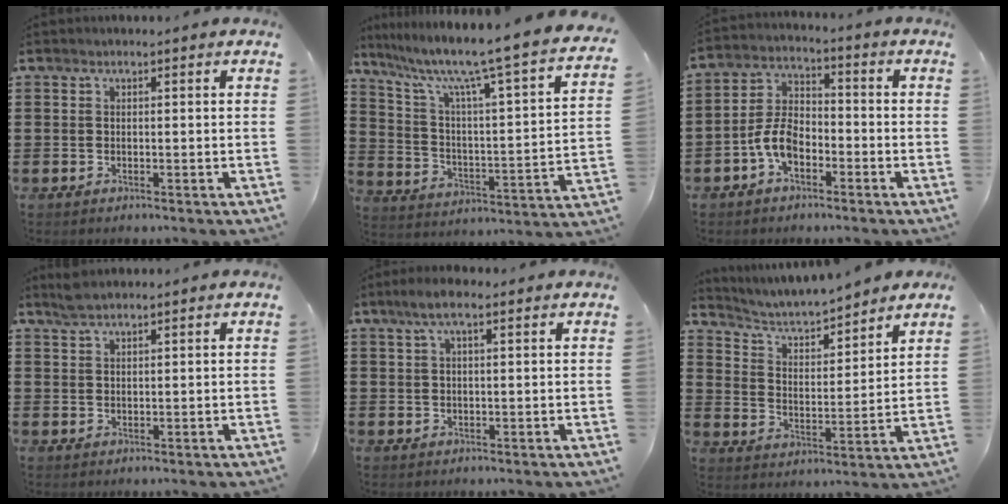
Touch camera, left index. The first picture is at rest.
{"total": 8.8, "force": [7.0, -0.3, 5.3], "torque": [-0.133, -0.061, 0.102]}
{"total": 6.6, "force": [-3.2, 3.6, 4.6], "torque": [-0.114, 0.006, -0.068]}
{"total": 2.3, "force": [1.9, 0.5, 1.2], "torque": [-0.026, 0.002, 0.036]}
{"total": 3.9, "force": [2.0, 1.1, 3.2], "torque": [-0.065, 0.007, 0.035]}
{"total": 4.9, "force": [4.6, 1.0, 1.3], "torque": [-0.049, -0.031, 0.074]}